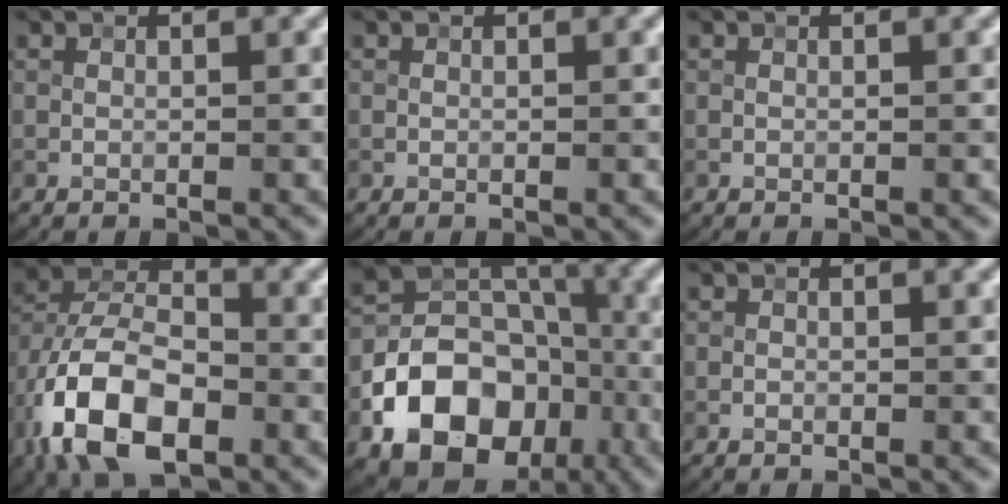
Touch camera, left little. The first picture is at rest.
{"total": 0.0}
{"total": 0.0}
{"total": 11.1, "force": [-4.8, 6.5, 7.6], "torque": [-0.156, 0.001, -0.095]}
{"total": 13.6, "force": [-5.6, 10.3, 6.8], "torque": [-0.120, -0.015, -0.114]}
{"total": 0.6, "force": [-0.3, 0.4, 0.3], "torque": [-0.002, 0.000, -0.005]}